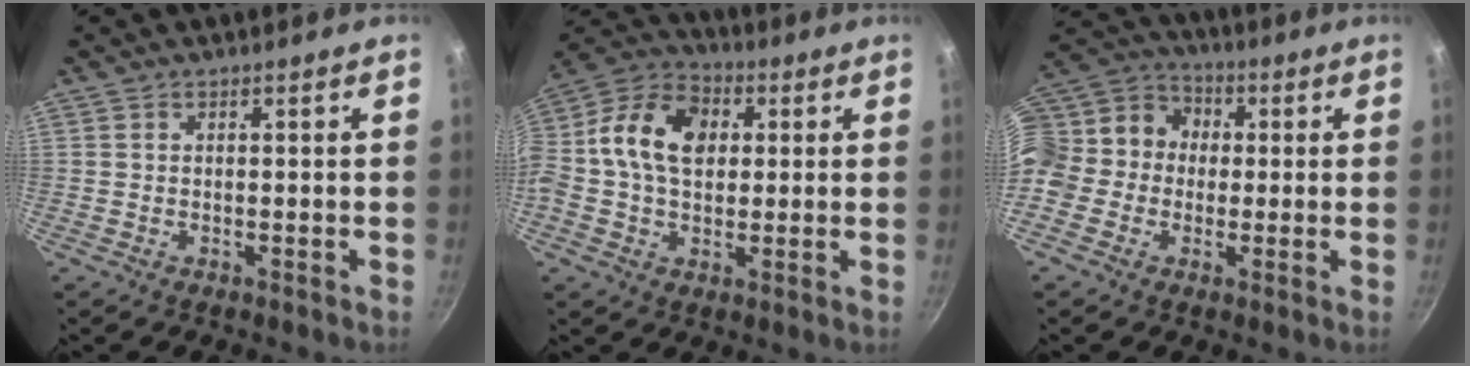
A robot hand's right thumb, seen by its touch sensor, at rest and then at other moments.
{"total": 15.2, "force": [2.1, 11.0, 10.3], "torque": [-0.158, 0.024, 0.014]}
{"total": 16.9, "force": [0.0, 14.9, 8.0], "torque": [-0.147, 0.053, -0.016]}